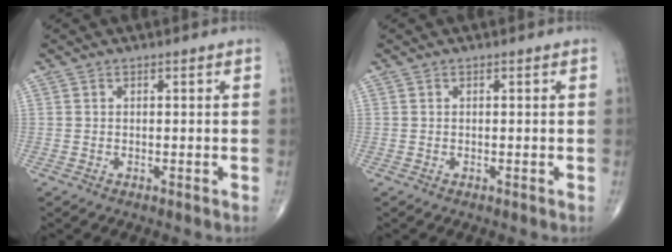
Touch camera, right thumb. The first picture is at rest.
{"total": 0.0}